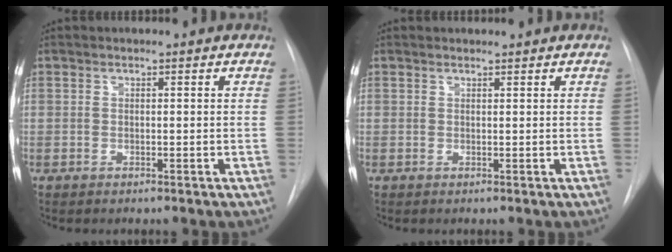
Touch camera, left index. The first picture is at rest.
{"total": 0.8, "force": [0.8, 0.1, -0.1], "torque": [-0.005, 0.005, 0.013]}